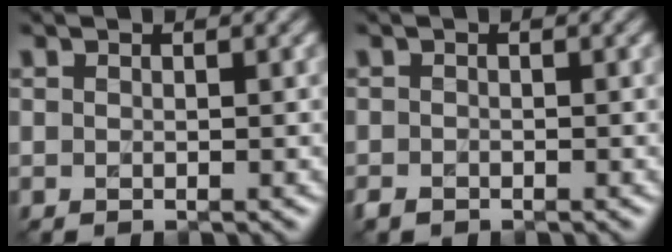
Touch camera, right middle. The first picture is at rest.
{"total": 1.1, "force": [-0.7, 0.7, 0.5], "torque": [-0.011, -0.007, -0.013]}